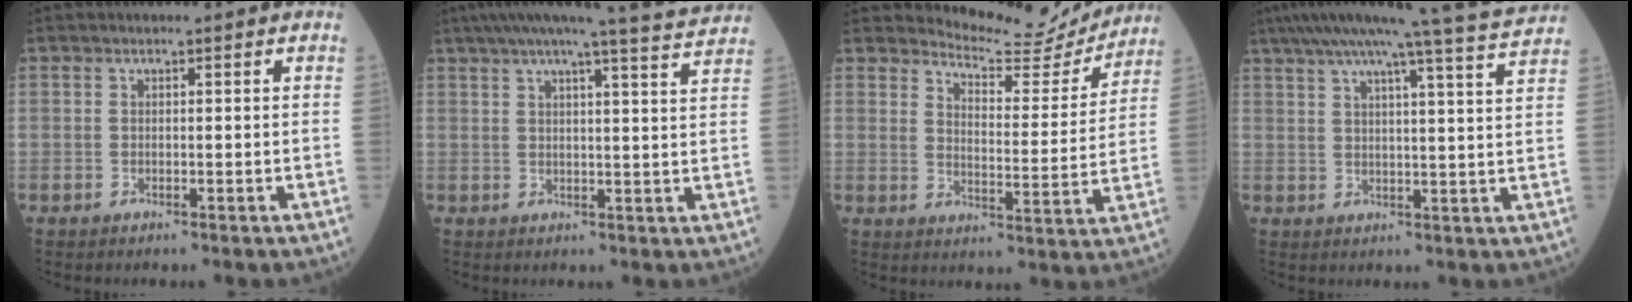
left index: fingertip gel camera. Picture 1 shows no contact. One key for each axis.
{"total": 13.1, "fx": 12.0, "fy": -1.2, "fz": 5.1, "tx": -0.084, "ty": -0.011, "tz": 0.148}
{"total": 11.2, "fx": 11.1, "fy": 1.4, "fz": 0.1, "tx": -0.003, "ty": -0.033, "tz": 0.142}
{"total": 16.7, "fx": 14.6, "fy": -2.1, "fz": 7.8, "tx": -0.135, "ty": -0.017, "tz": 0.187}